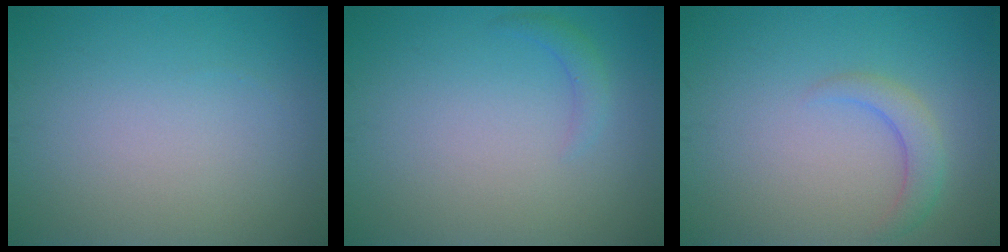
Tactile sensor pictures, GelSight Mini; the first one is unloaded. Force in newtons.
{"total": 1.2, "press": 1.2, "slide": 0.2}
{"total": 2.2, "press": 2.2, "slide": 0.3}